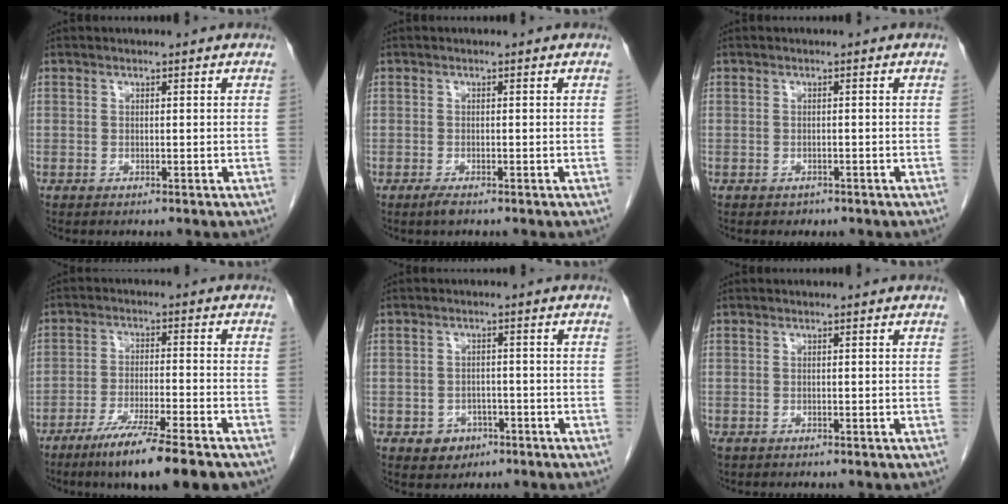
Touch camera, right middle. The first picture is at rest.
{"total": 1.2, "force": [-0.9, 0.2, 0.8], "torque": [-0.021, -0.004, -0.016]}
{"total": 1.0, "force": [-0.8, 0.7, 0.2], "torque": [-0.009, -0.001, -0.009]}
{"total": 12.1, "force": [-8.7, 0.5, 8.4], "torque": [-0.135, -0.030, -0.138]}
{"total": 3.5, "force": [-1.8, 2.8, 1.0], "torque": [-0.011, 0.008, -0.019]}
{"total": 0.0}